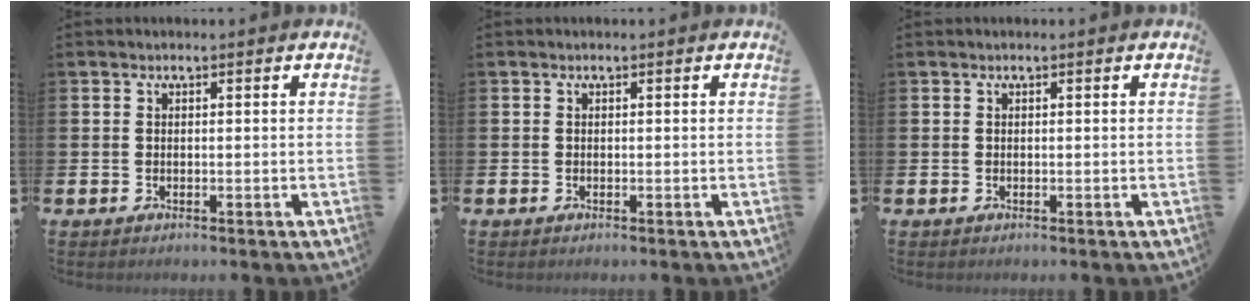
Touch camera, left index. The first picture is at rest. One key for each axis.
{"total": 0.0}
{"total": 0.0}